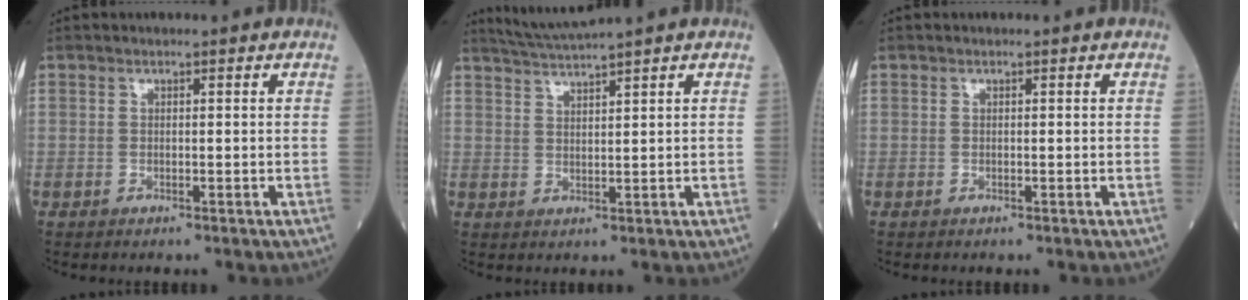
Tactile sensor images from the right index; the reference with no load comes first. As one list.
[{"total": 4.2, "force": [3.8, -1.7, 0.9], "torque": [-0.023, -0.005, 0.080]}, {"total": 0.0}]